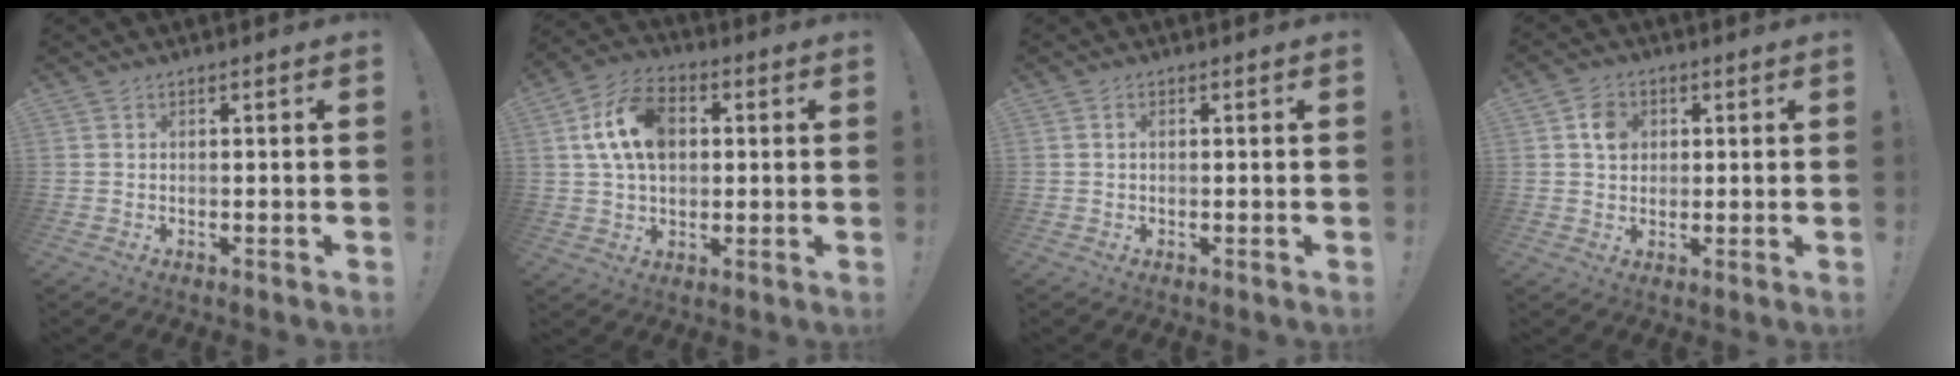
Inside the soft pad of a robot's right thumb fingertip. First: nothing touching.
{"total": 14.5, "force": [3.0, 9.9, 10.2], "torque": [-0.179, 0.006, 0.056]}
{"total": 0.9, "force": [0.2, 0.5, 0.8], "torque": [-0.016, 0.002, 0.003]}
{"total": 5.7, "force": [1.4, 4.9, 2.6], "torque": [-0.027, 0.003, 0.024]}